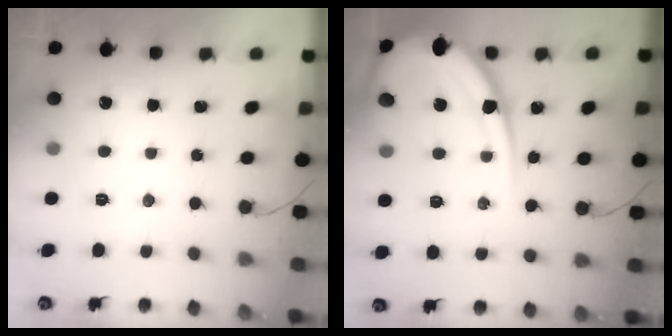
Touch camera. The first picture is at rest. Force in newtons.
{"total": 15.9, "press": 15.8, "slide": 1.8}